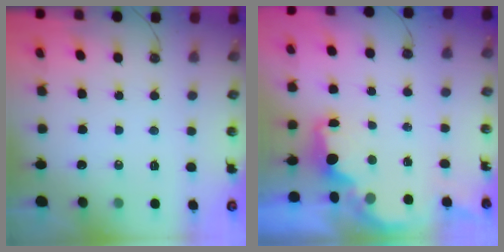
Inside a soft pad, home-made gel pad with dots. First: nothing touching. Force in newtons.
{"total": 1.9, "press": 1.8, "slide": 0.7}